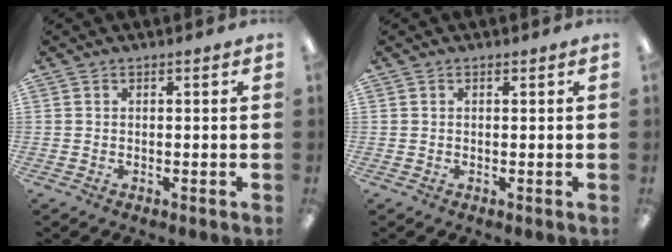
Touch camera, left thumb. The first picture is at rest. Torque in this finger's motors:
{"motor_torque": [0.00, 0.00, 0.00, 0.00, 0.00]}